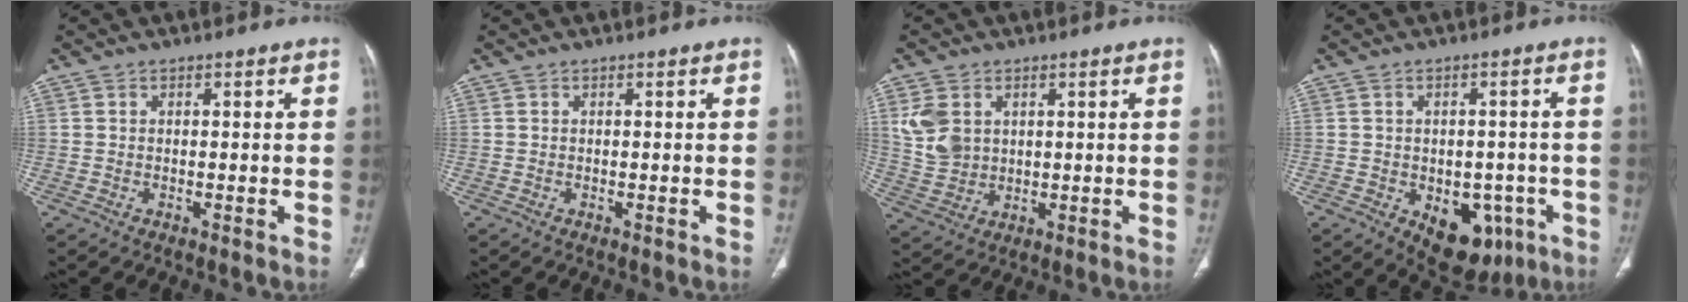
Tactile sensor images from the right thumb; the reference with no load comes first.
{"total": 0.0}
{"total": 7.6, "force": [2.4, 5.7, 4.4], "torque": [-0.080, -0.008, 0.062]}
{"total": 11.5, "force": [-4.4, 7.3, 7.6], "torque": [-0.065, 0.019, -0.043]}